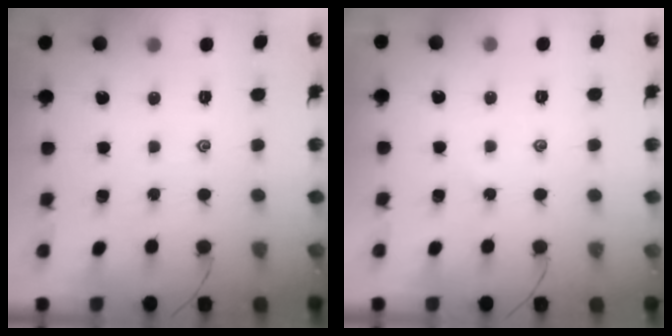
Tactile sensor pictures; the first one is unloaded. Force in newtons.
{"total": 3.8, "press": 3.8, "slide": 0.4}